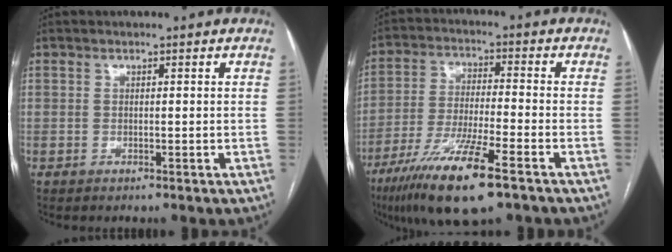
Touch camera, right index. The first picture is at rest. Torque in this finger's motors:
{"motor_torque": [1.11, -1.03, 0.74, 0.21]}